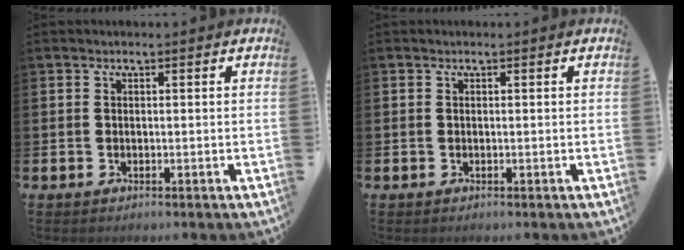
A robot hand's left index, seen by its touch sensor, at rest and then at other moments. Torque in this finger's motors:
{"motor_torque": [0.00, 0.00, 0.00, 0.00]}